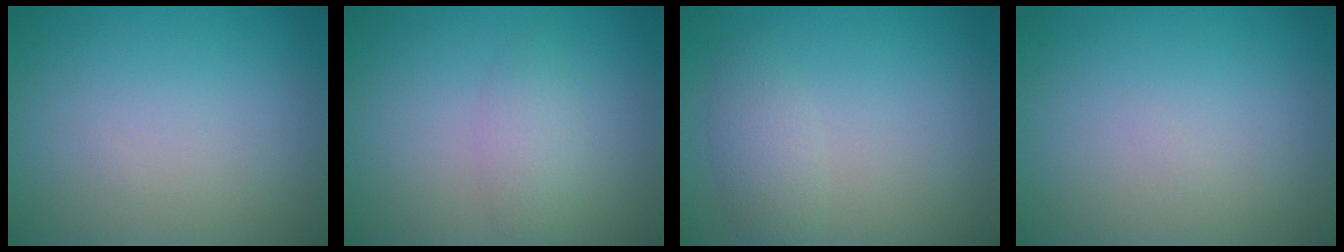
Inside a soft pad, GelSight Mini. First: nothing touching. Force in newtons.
{"total": 2.0, "press": 2.0, "slide": 0.0}
{"total": 2.1, "press": 2.1, "slide": 0.2}
{"total": 0.0}